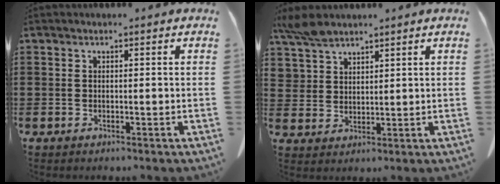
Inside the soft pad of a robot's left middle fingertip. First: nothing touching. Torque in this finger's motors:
{"motor_torque": [0.13, 0.13, 0.02, 0.01]}